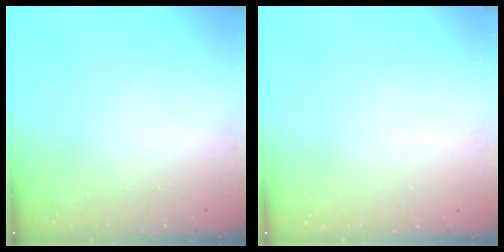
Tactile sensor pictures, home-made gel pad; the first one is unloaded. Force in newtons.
{"total": 0.0}